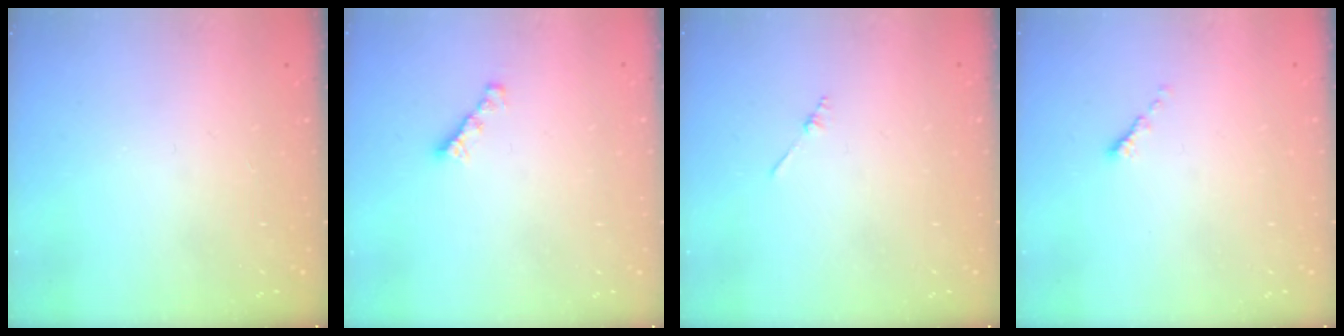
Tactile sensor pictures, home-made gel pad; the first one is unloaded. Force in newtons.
{"total": 3.0, "press": 3.0, "slide": 0.1}
{"total": 1.3, "press": 1.3, "slide": 0.3}
{"total": 0.6, "press": 0.5, "slide": 0.2}